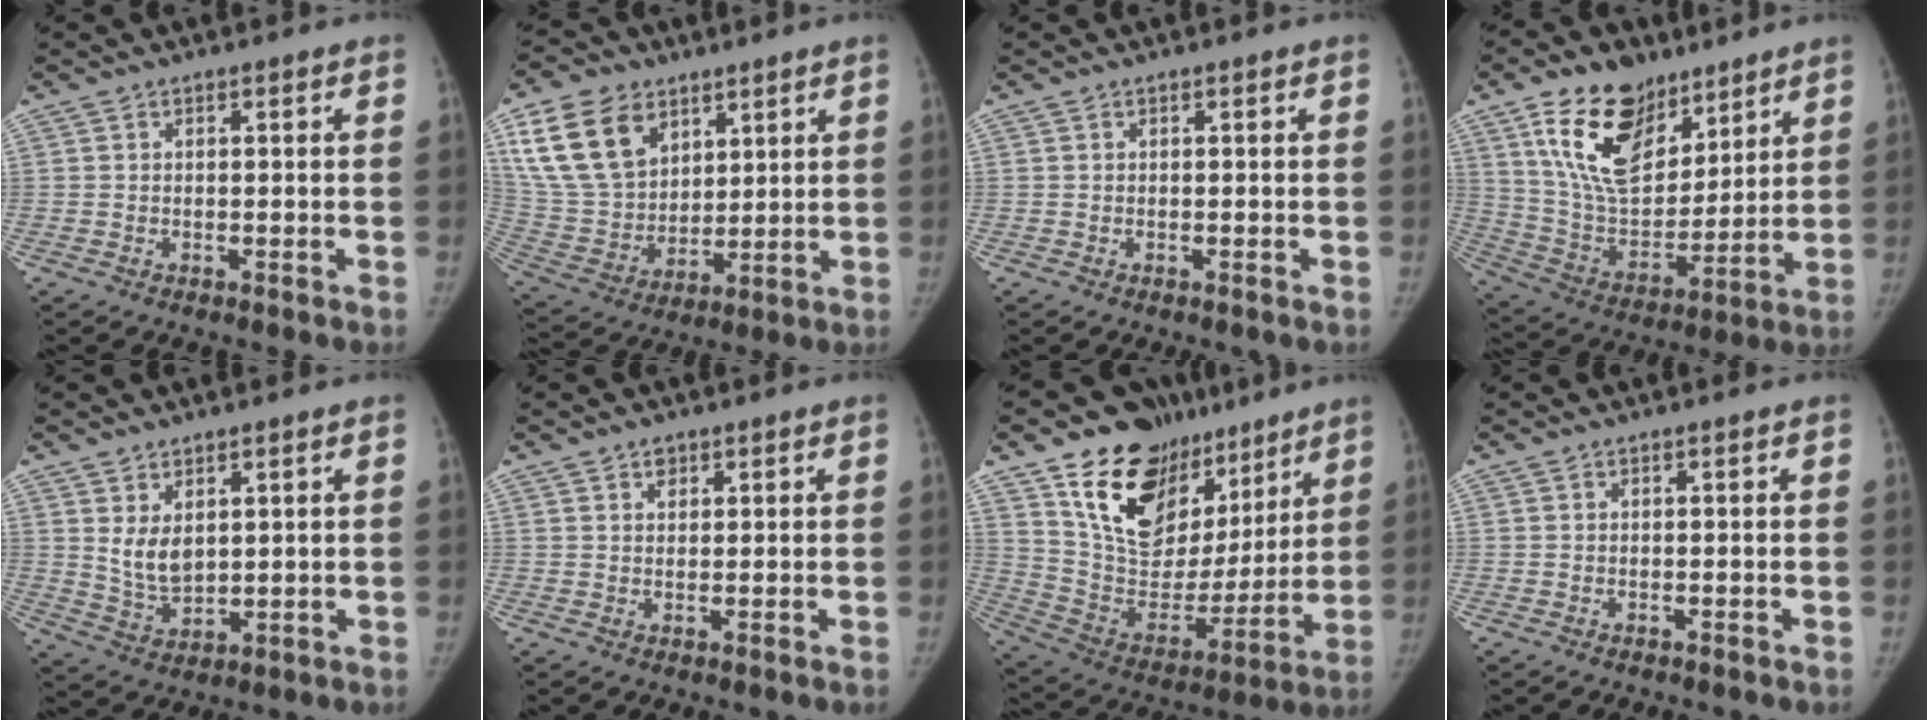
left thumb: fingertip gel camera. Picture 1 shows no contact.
{"total": 18.2, "force": [8.8, 12.5, 9.9], "torque": [-0.170, -0.024, 0.178]}
{"total": 0.0}
{"total": 19.8, "force": [11.4, 11.4, 11.5], "torque": [-0.160, -0.051, 0.215]}
{"total": 6.0, "force": [2.0, 3.6, 4.3], "torque": [-0.063, -0.022, 0.052]}
{"total": 1.9, "force": [1.1, 1.3, 0.8], "torque": [0.000, -0.005, 0.017]}
{"total": 25.5, "force": [15.4, 15.6, 13.1], "torque": [-0.166, -0.051, 0.264]}
{"total": 0.0}